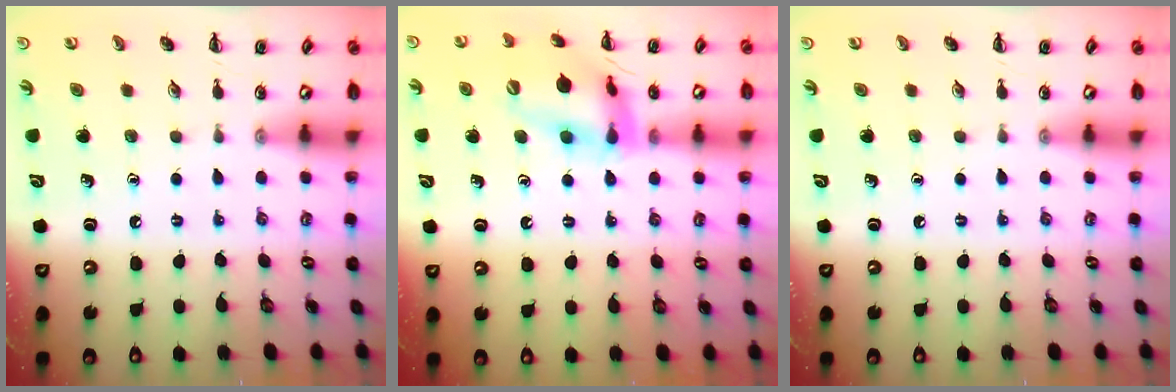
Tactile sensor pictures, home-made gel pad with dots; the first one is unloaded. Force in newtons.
{"total": 16.4, "press": 16.4, "slide": 1.6}
{"total": 0.0}